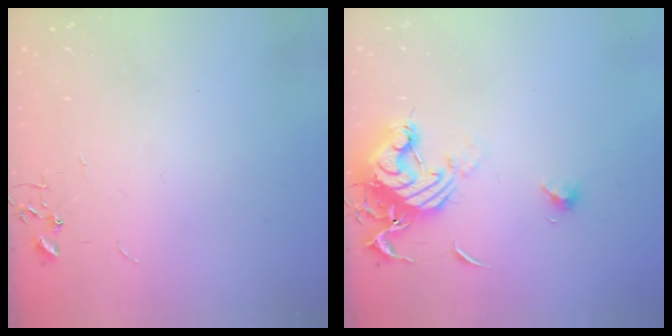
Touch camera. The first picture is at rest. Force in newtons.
{"total": 14.0, "press": 14.0, "slide": 1.1}